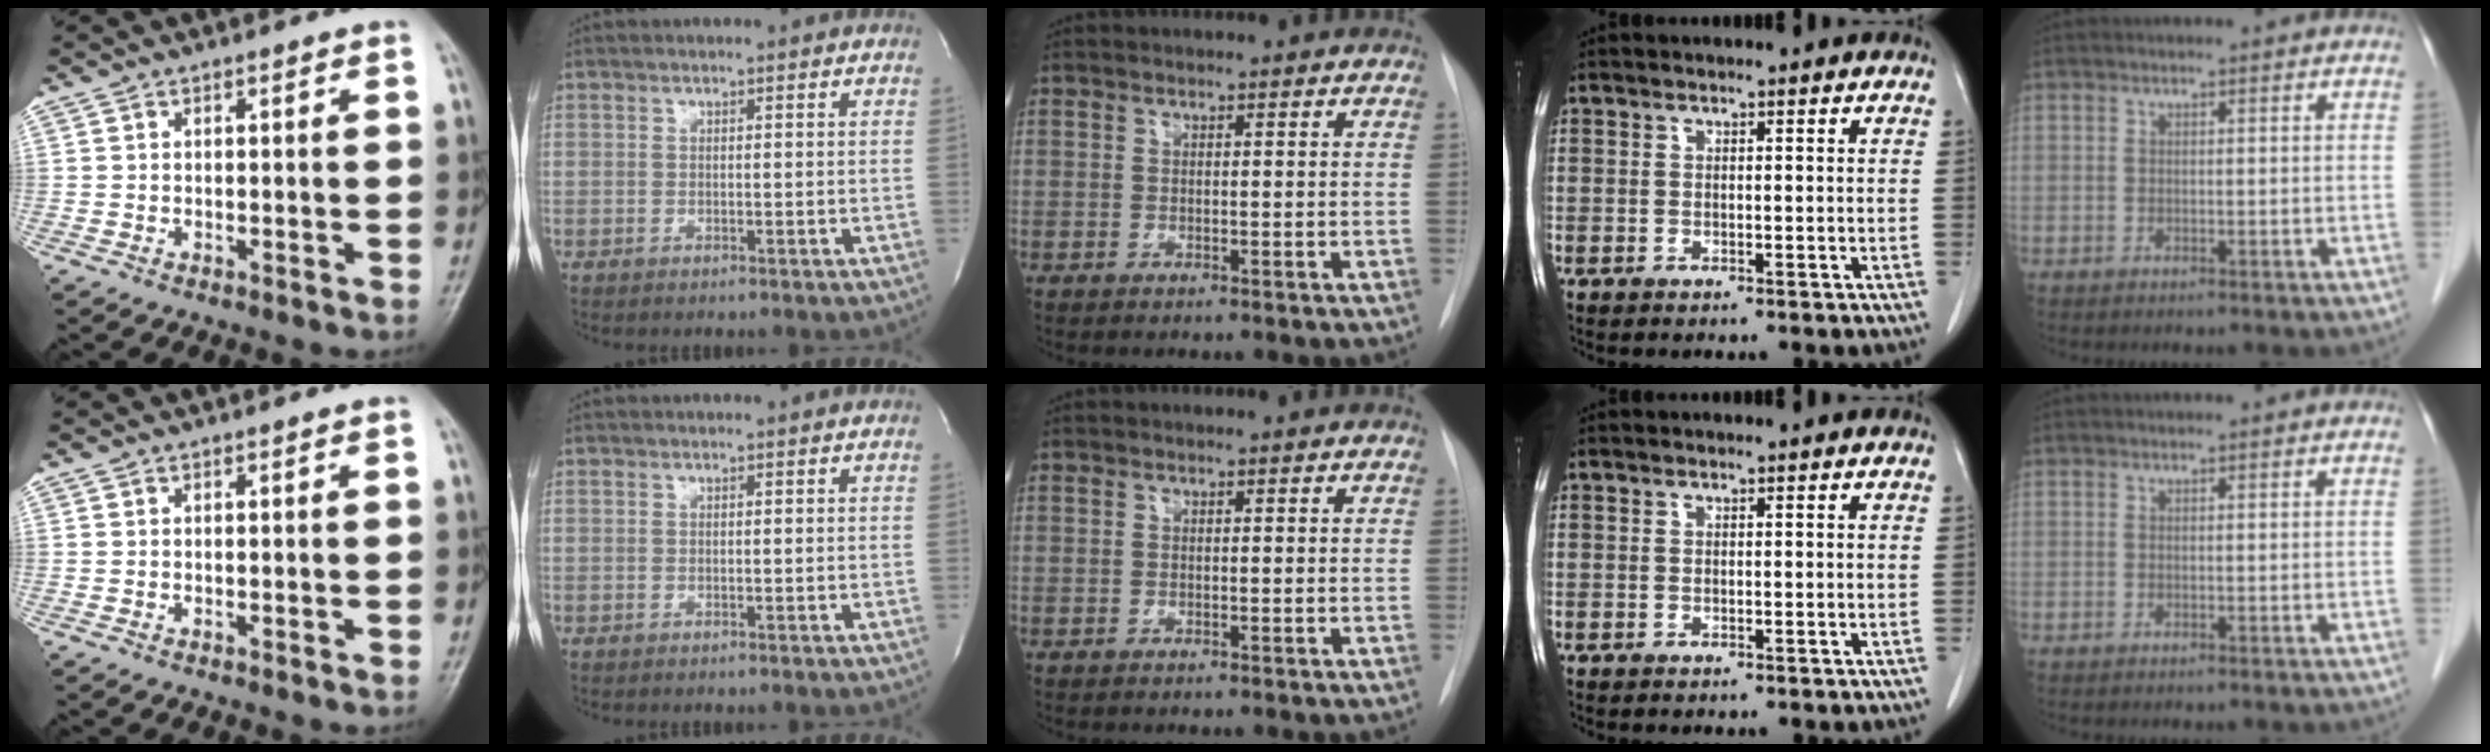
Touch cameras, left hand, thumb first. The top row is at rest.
{}